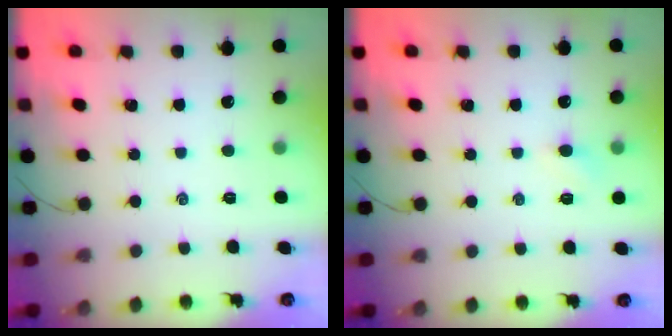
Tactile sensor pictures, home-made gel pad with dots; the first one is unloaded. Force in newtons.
{"total": 2.7, "press": 2.6, "slide": 0.9}